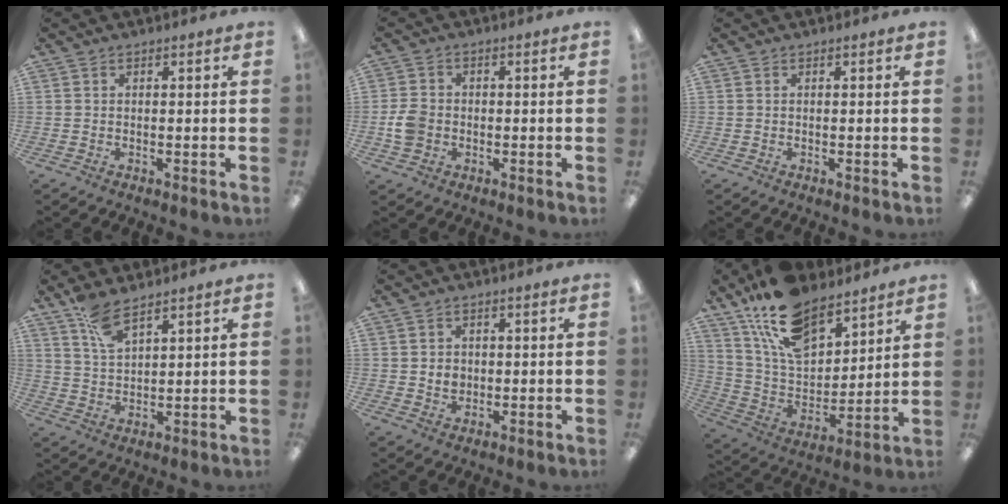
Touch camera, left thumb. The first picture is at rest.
{"total": 5.3, "force": [-0.9, 4.4, 2.9], "torque": [-0.048, 0.007, -0.017]}
{"total": 0.0}
{"total": 7.5, "force": [5.8, 2.4, 4.2], "torque": [-0.081, -0.027, 0.104]}
{"total": 2.7, "force": [0.2, 2.4, 1.1], "torque": [-0.017, 0.001, 0.001]}
{"total": 18.1, "force": [12.9, 8.9, 9.2], "torque": [-0.187, -0.060, 0.238]}